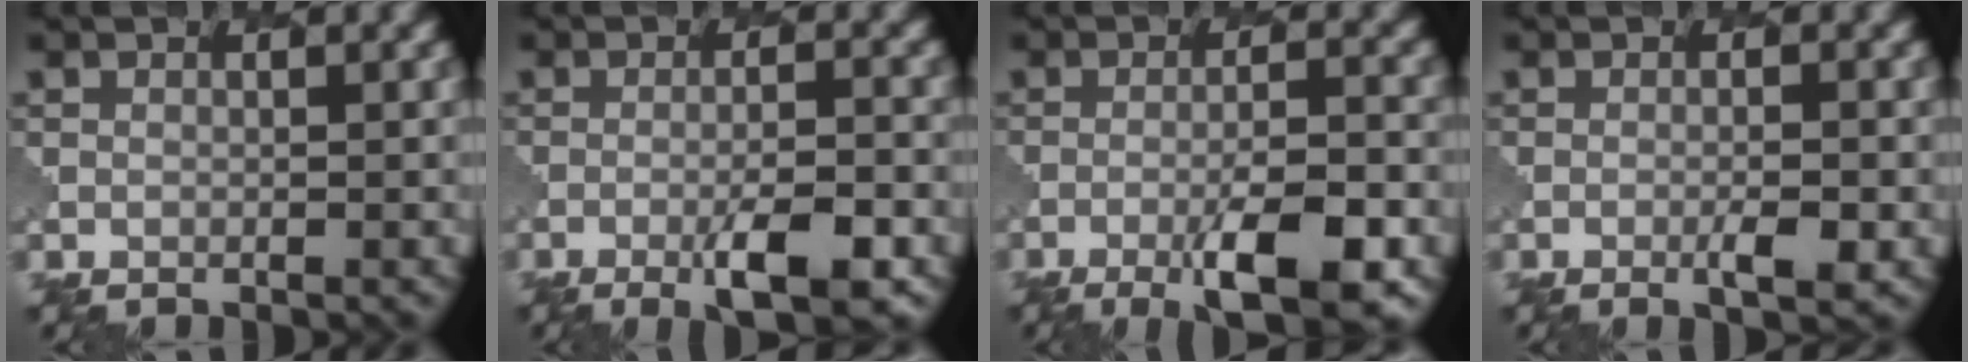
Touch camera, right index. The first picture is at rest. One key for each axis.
{"total": 4.8, "fx": -2.2, "fy": 1.0, "fz": 4.1, "tx": -0.073, "ty": -0.002, "tz": -0.034}
{"total": 6.4, "fx": -3.1, "fy": 1.4, "fz": 5.5, "tx": -0.094, "ty": 0.002, "tz": -0.047}
{"total": 2.1, "fx": -0.6, "fy": 0.3, "fz": 2.0, "tx": -0.034, "ty": 0.002, "tz": -0.011}